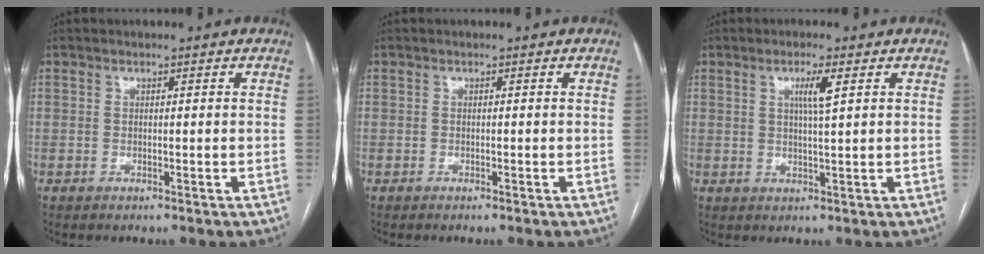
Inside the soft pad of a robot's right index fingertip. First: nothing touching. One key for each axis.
{"total": 0.0}
{"total": 3.6, "fx": 1.4, "fy": -0.2, "fz": 3.3, "tx": -0.061, "ty": -0.003, "tz": 0.023}